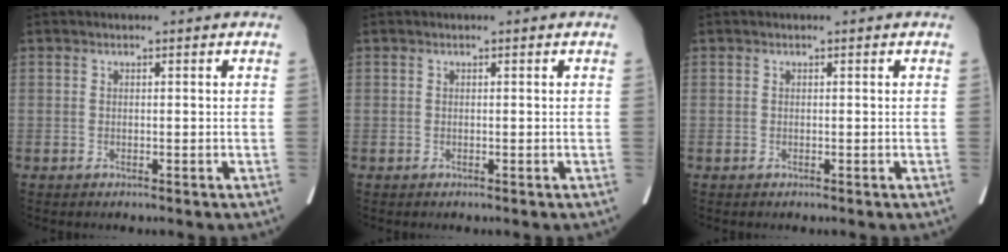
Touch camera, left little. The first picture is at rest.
{"total": 0.0}
{"total": 0.0}